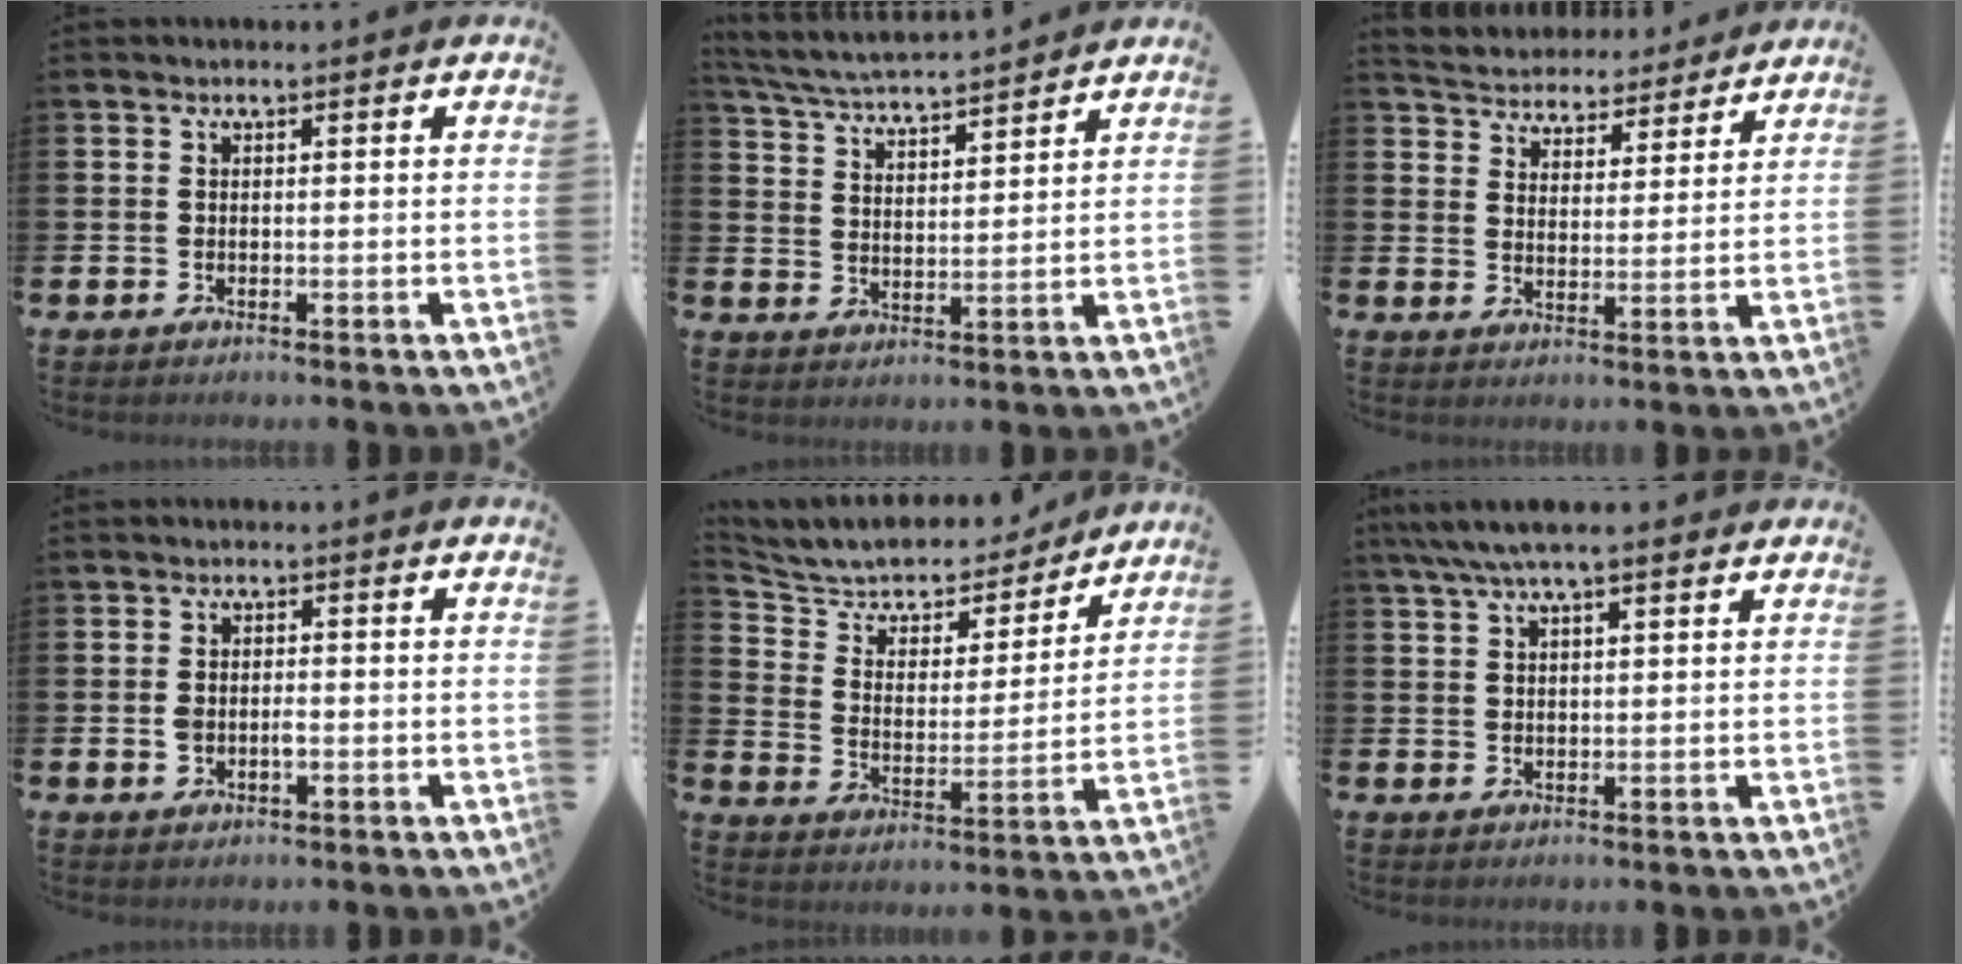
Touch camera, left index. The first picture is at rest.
{"total": 4.9, "force": [4.9, 0.1, 0.8], "torque": [-0.038, -0.035, 0.084]}
{"total": 4.9, "force": [4.7, 1.2, -0.4], "torque": [-0.015, -0.039, 0.081]}
{"total": 2.0, "force": [-0.3, 1.2, 1.6], "torque": [-0.019, 0.001, -0.009]}
{"total": 6.8, "force": [6.2, 2.5, 1.2], "torque": [-0.066, -0.042, 0.105]}
{"total": 5.1, "force": [4.0, 1.0, 3.0], "torque": [-0.065, -0.003, 0.072]}